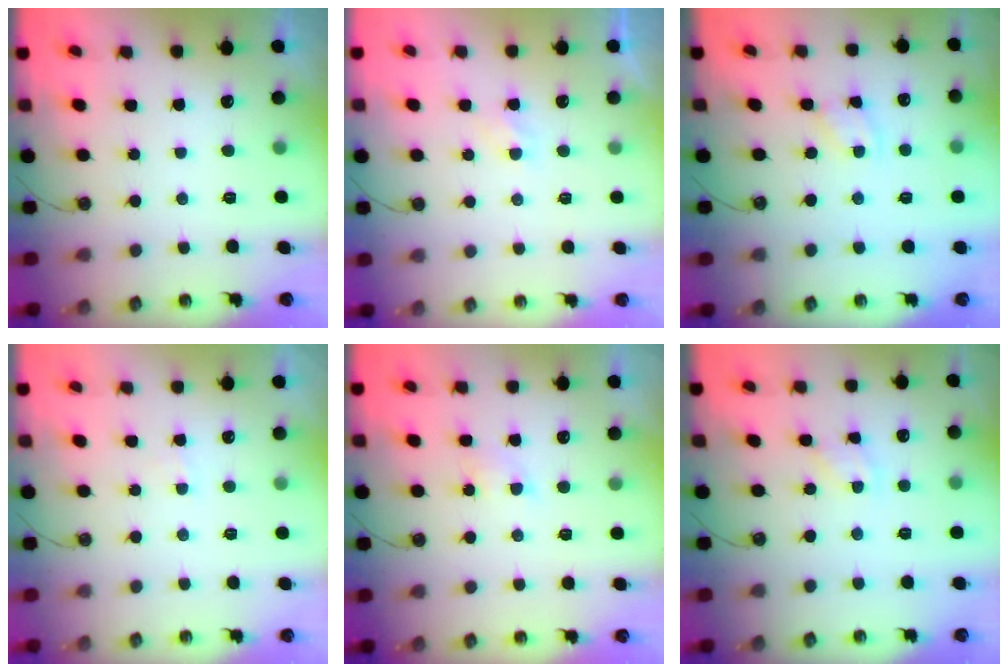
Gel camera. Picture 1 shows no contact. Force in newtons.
{"total": 2.3, "press": 2.3, "slide": 0.4}
{"total": 1.7, "press": 1.7, "slide": 0.3}
{"total": 3.1, "press": 3.1, "slide": 0.4}
{"total": 4.5, "press": 4.4, "slide": 0.7}
{"total": 2.7, "press": 2.6, "slide": 0.4}